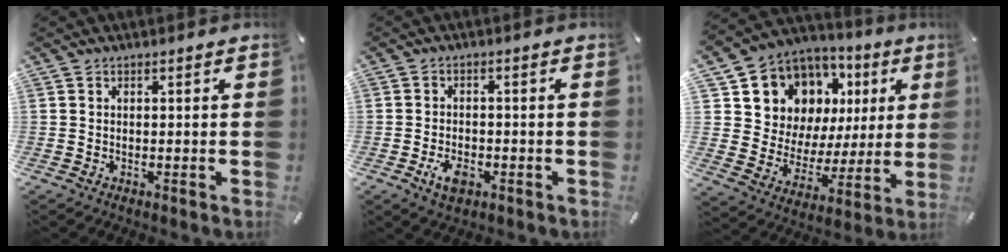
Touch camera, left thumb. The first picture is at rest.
{"total": 4.5, "force": [-2.0, 2.8, 2.9], "torque": [-0.059, 0.007, -0.036]}
{"total": 11.8, "force": [7.2, 9.1, 2.1], "torque": [-0.056, -0.075, 0.141]}